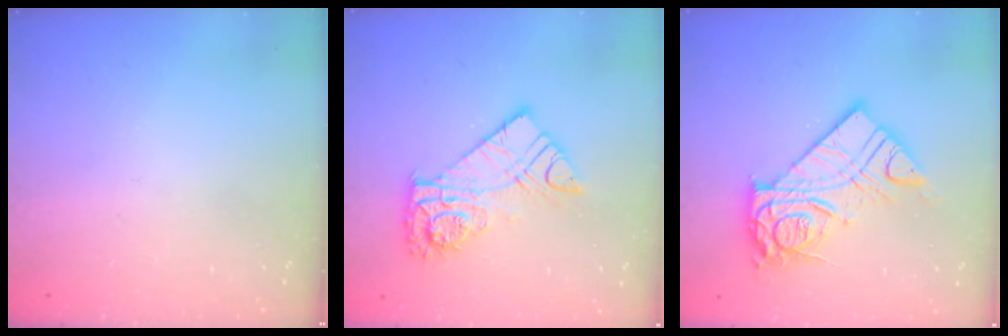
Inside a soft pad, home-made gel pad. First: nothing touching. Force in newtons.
{"total": 11.4, "press": 11.3, "slide": 1.0}
{"total": 16.0, "press": 16.0, "slide": 1.3}